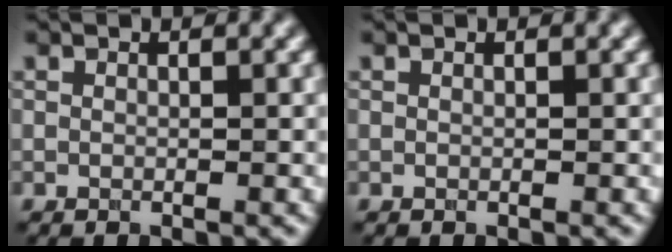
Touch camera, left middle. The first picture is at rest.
{"total": 0.0}